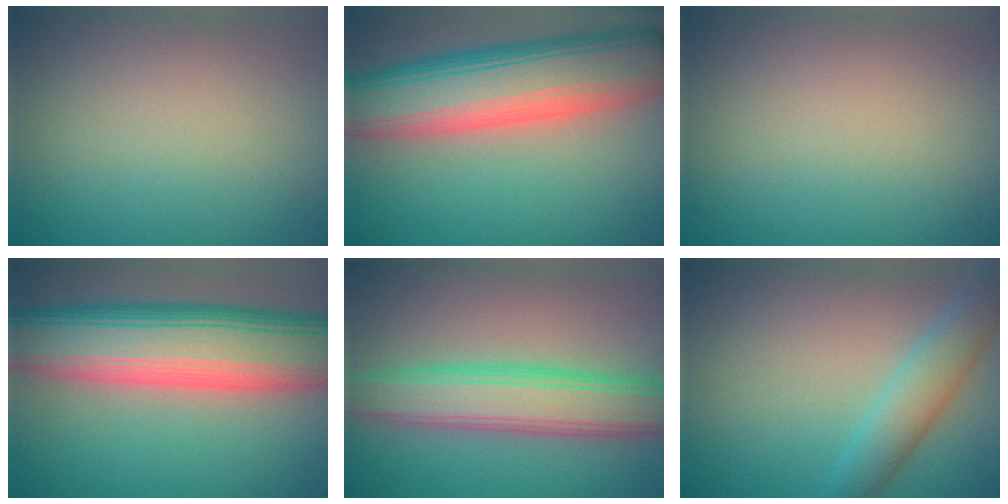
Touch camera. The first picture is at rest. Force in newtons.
{"total": 11.6, "press": 11.6, "slide": 0.7}
{"total": 0.0}
{"total": 13.0, "press": 13.0, "slide": 0.5}
{"total": 6.6, "press": 6.6, "slide": 0.2}
{"total": 3.7, "press": 3.7, "slide": 0.2}